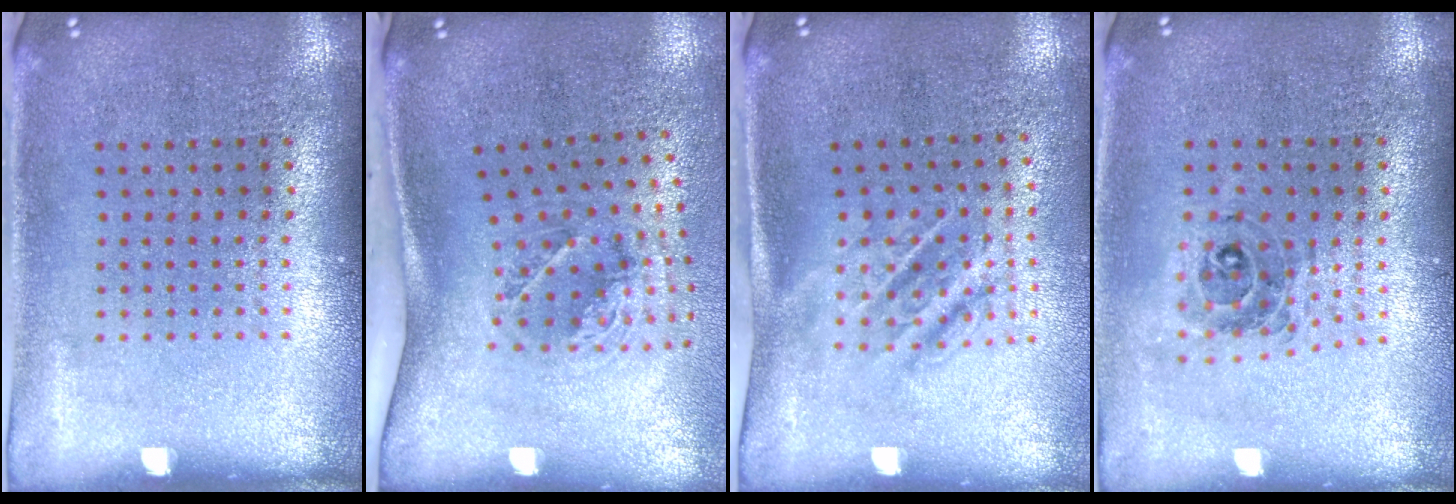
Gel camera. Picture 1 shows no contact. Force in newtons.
{"total": 1.9, "press": 1.2, "slide": 1.4}
{"total": 1.7, "press": 1.1, "slide": 1.2}
{"total": 0.7, "press": 0.7, "slide": 0.2}